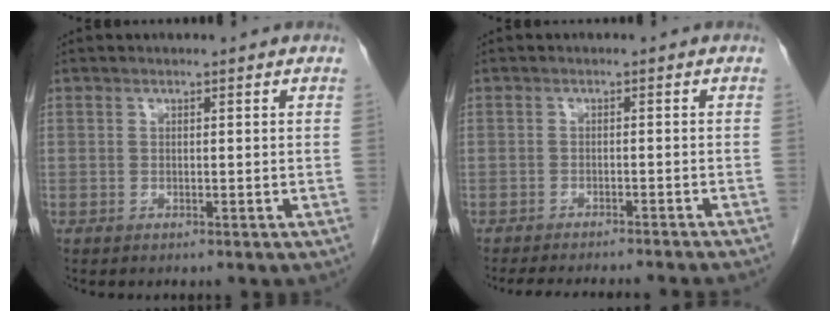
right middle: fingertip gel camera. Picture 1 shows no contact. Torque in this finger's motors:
{"motor_torque": [1.07, -1.07, 0.10, 0.04]}